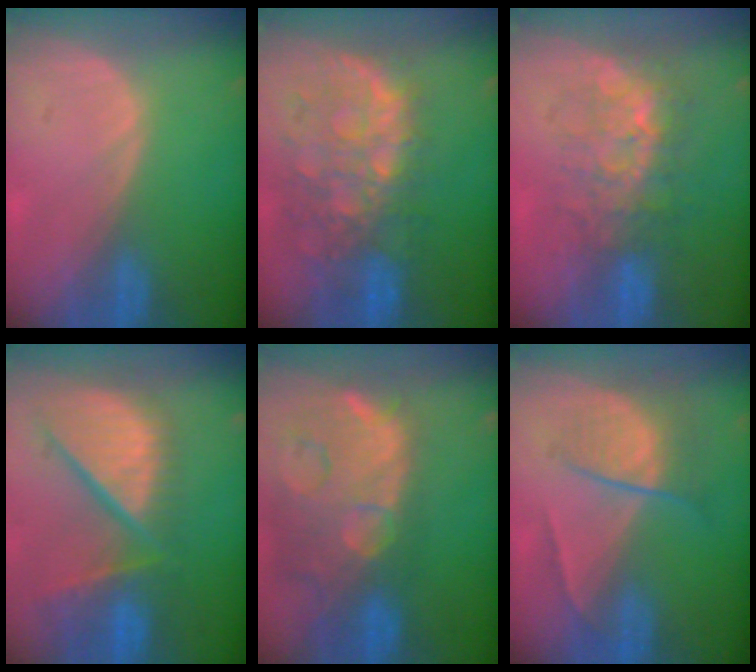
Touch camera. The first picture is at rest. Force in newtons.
{"total": 11.2, "press": 9.8, "slide": 5.6}
{"total": 8.0, "press": 7.5, "slide": 2.8}
{"total": 13.1, "press": 10.8, "slide": 7.3}
{"total": 14.9, "press": 12.0, "slide": 8.9}
{"total": 6.8, "press": 6.0, "slide": 3.2}